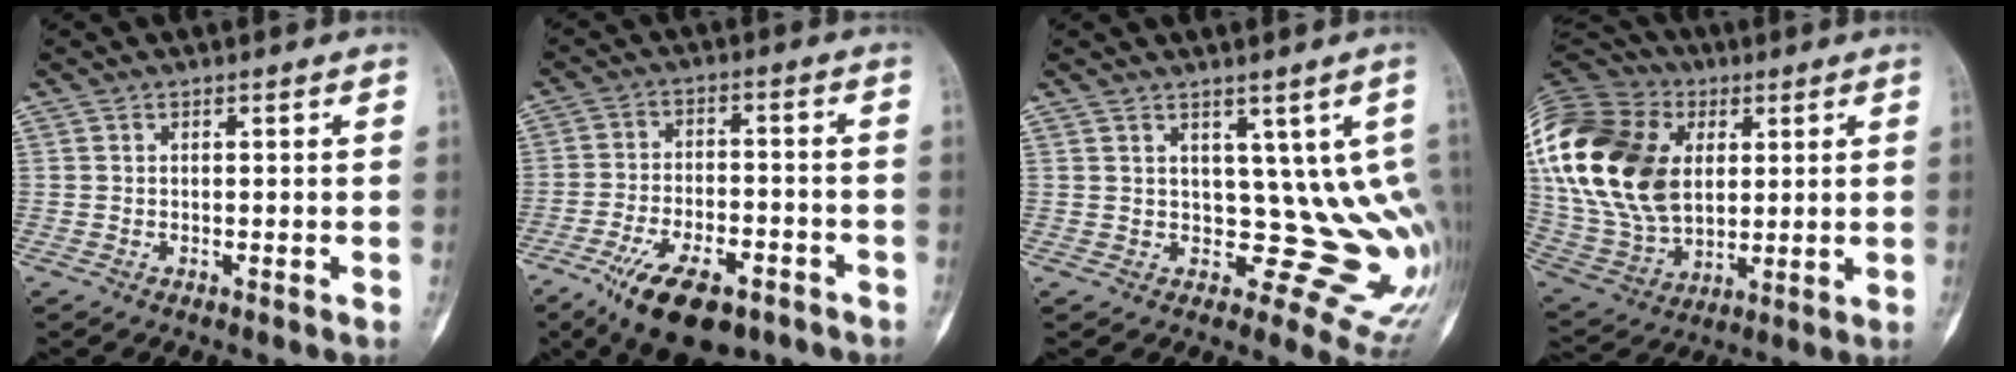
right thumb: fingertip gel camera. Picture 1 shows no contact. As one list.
[{"total": 14.9, "force": [-9.0, 6.7, 9.8], "torque": [-0.157, 0.036, -0.140]}, {"total": 8.7, "force": [2.9, 6.2, 5.4], "torque": [-0.009, -0.018, 0.052]}, {"total": 28.9, "force": [5.7, 19.8, 20.2], "torque": [-0.423, 0.007, 0.114]}]